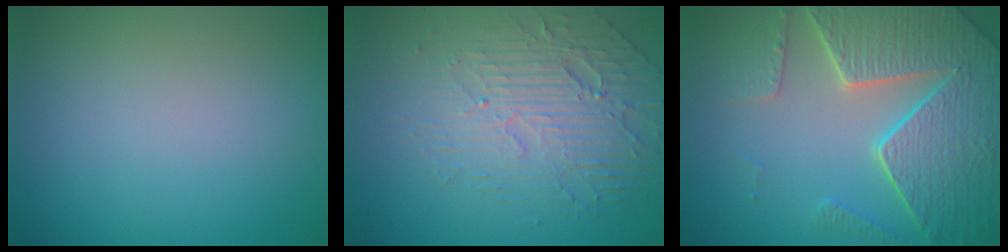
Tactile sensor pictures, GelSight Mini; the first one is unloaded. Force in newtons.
{"total": 4.5, "press": 3.9, "slide": 2.3}
{"total": 8.4, "press": 6.1, "slide": 5.7}